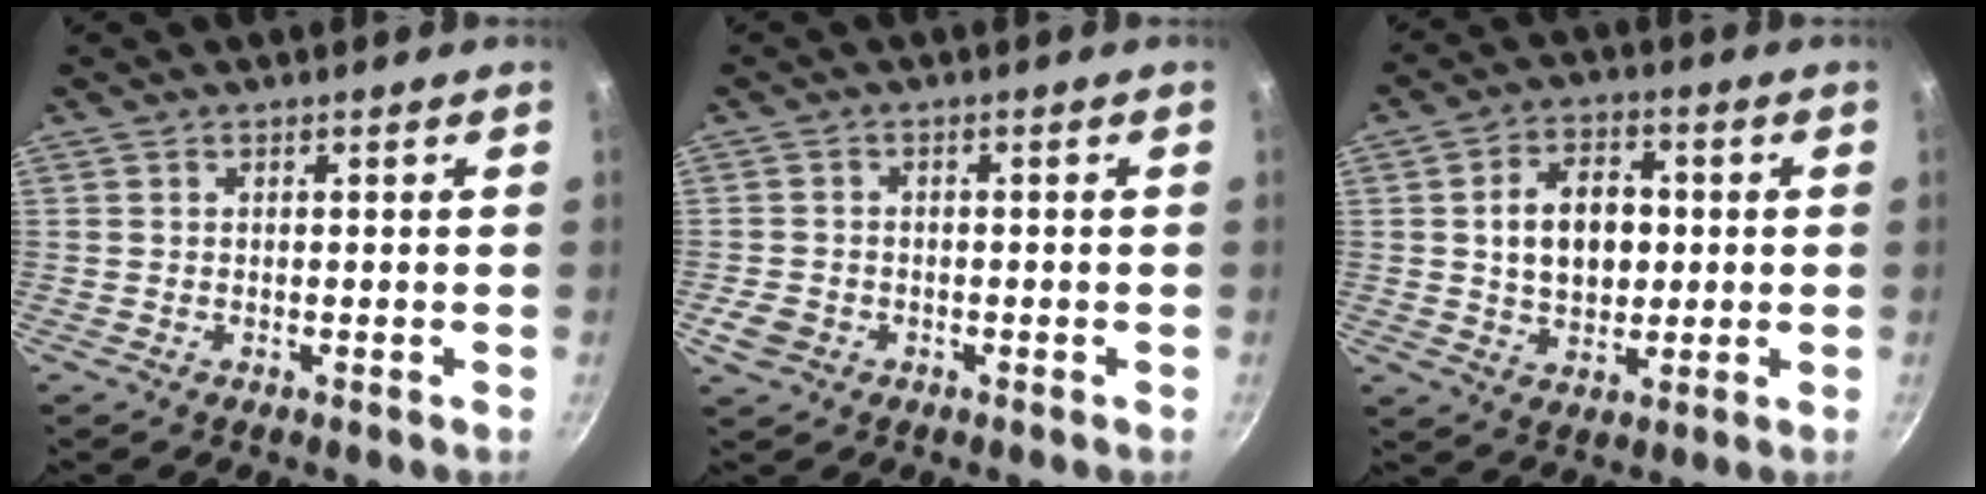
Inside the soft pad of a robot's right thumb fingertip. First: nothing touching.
{"total": 3.9, "force": [-1.6, 3.2, 1.6], "torque": [-0.029, 0.014, -0.025]}
{"total": 11.0, "force": [0.9, 7.8, 7.7], "torque": [-0.099, 0.009, 0.014]}